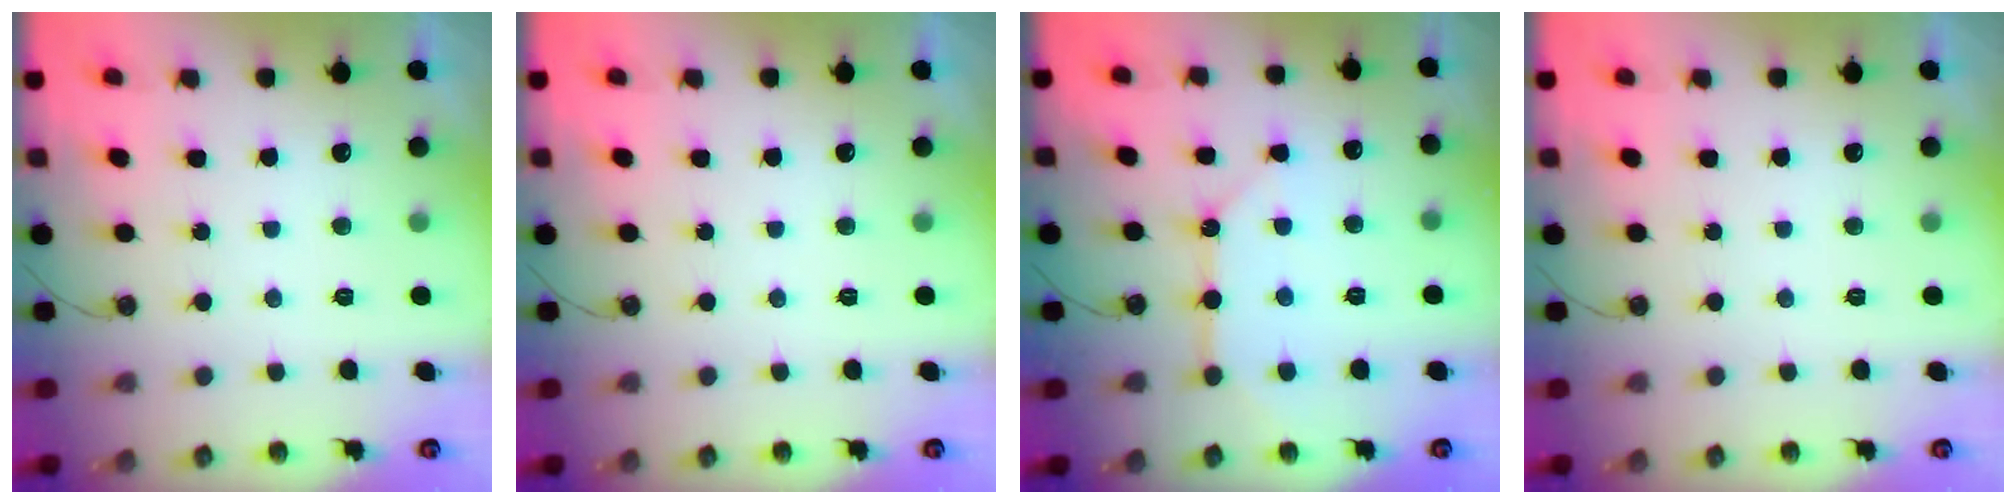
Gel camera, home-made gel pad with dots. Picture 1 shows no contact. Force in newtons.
{"total": 0.0}
{"total": 9.3, "press": 9.3, "slide": 0.7}
{"total": 0.0}